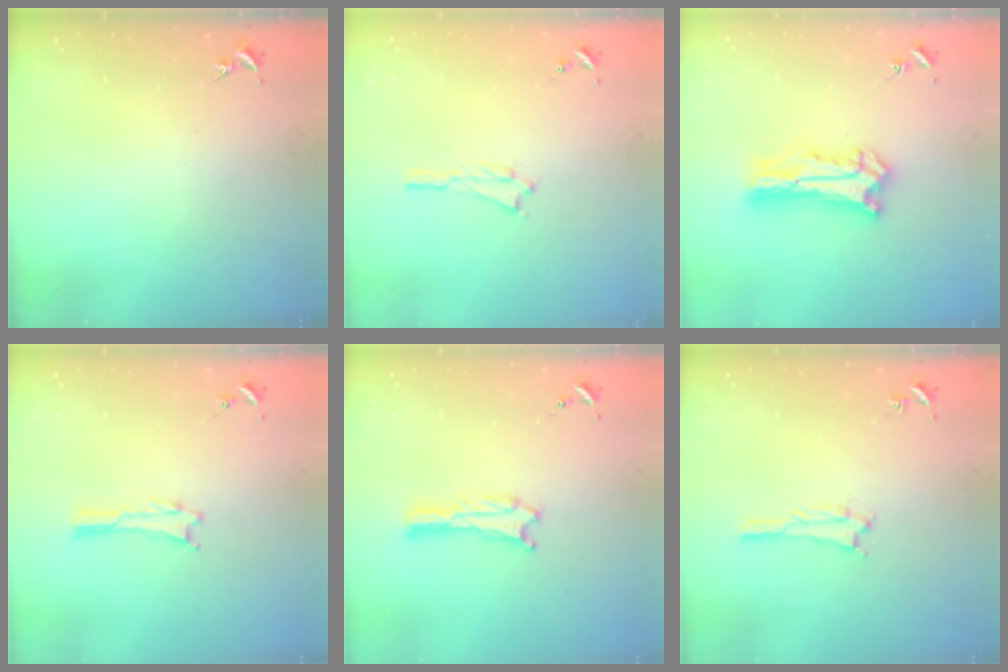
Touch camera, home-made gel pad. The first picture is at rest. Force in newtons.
{"total": 0.7, "press": 0.7, "slide": 0.1}
{"total": 10.7, "press": 10.6, "slide": 1.0}
{"total": 0.0}
{"total": 0.7, "press": 0.7, "slide": 0.1}
{"total": 1.1, "press": 1.1, "slide": 0.1}